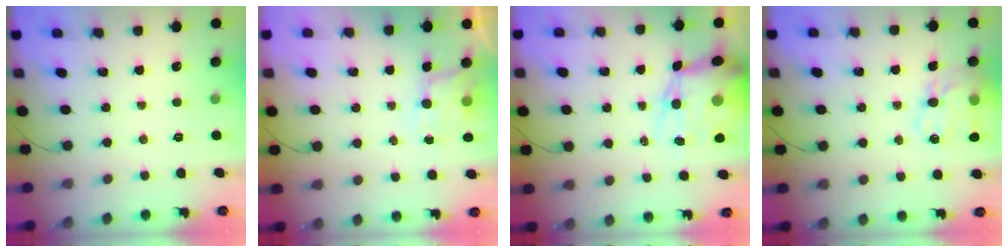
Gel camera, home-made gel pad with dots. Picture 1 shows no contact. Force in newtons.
{"total": 5.7, "press": 5.7, "slide": 0.4}
{"total": 15.2, "press": 14.8, "slide": 3.4}
{"total": 16.4, "press": 16.0, "slide": 3.5}